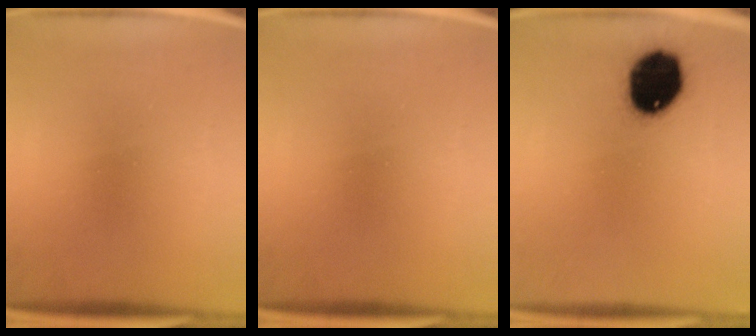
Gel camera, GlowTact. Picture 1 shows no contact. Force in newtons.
{"total": 0.0}
{"total": 14.3}